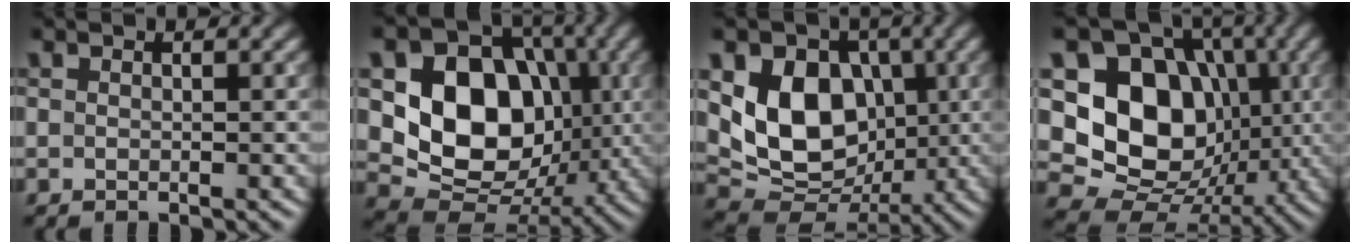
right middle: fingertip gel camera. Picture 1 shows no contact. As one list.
[{"total": 11.3, "force": [0.8, 8.8, 7.1], "torque": [-0.131, -0.007, 0.015]}, {"total": 9.1, "force": [1.1, 6.9, 5.8], "torque": [-0.107, -0.016, 0.020]}, {"total": 12.1, "force": [0.6, 9.6, 7.2], "torque": [-0.112, -0.006, -0.008]}]